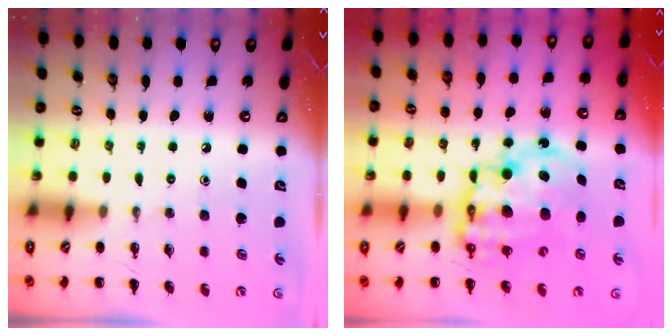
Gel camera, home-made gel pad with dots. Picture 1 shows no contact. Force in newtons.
{"total": 15.6, "press": 15.1, "slide": 3.6}